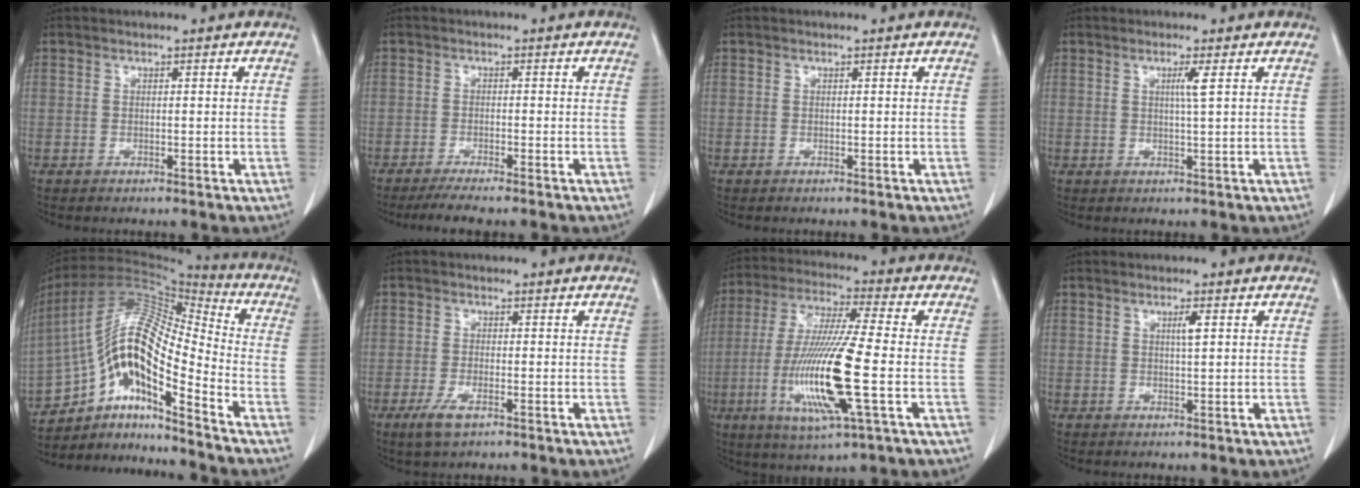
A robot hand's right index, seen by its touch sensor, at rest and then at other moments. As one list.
[{"total": 4.8, "force": [-4.1, -0.1, 2.6], "torque": [-0.037, -0.010, -0.065]}, {"total": 0.0}, {"total": 2.1, "force": [0.6, -0.6, 1.9], "torque": [-0.038, -0.003, 0.013]}, {"total": 17.9, "force": [-9.3, 4.2, 14.7], "torque": [-0.287, 0.032, -0.160]}, {"total": 3.6, "force": [-1.9, 1.0, 2.9], "torque": [-0.063, -0.006, -0.032]}, {"total": 16.6, "force": [-3.8, 0.8, 16.1], "torque": [-0.333, -0.018, -0.072]}, {"total": 1.7, "force": [0.6, 0.0, 1.6], "torque": [-0.031, 0.000, 0.010]}]